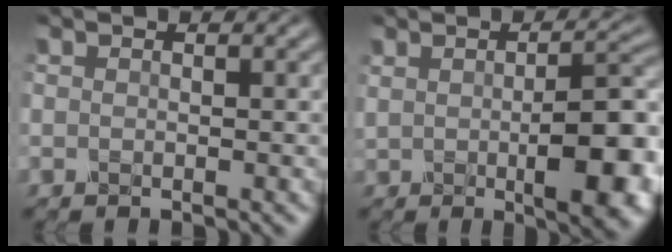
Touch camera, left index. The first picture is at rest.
{"total": 8.3, "force": [-0.6, 2.6, 7.9], "torque": [-0.110, -0.005, -0.002]}